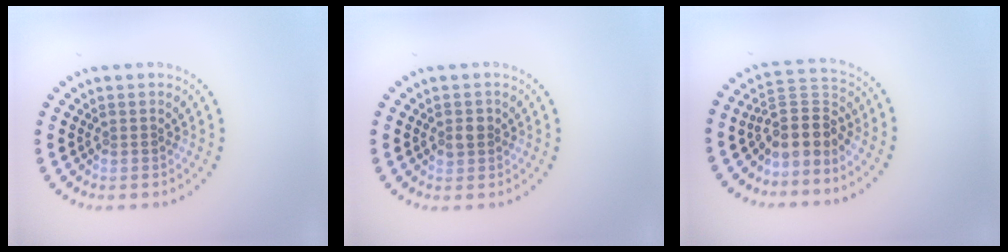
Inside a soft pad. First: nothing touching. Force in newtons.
{"total": 1.3, "press": 1.3, "slide": 0.3}
{"total": 3.9, "press": 3.2, "slide": 2.3}